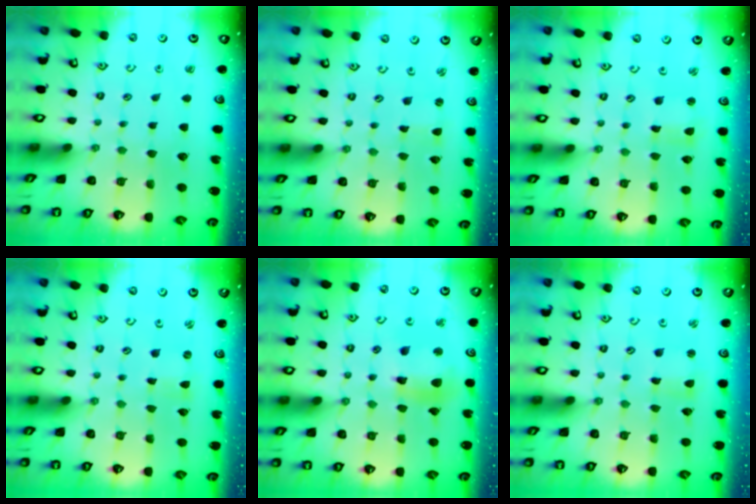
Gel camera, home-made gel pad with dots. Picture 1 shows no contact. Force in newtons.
{"total": 0.0}
{"total": 1.5, "press": 1.5, "slide": 0.2}
{"total": 0.0}
{"total": 11.1, "press": 10.8, "slide": 2.2}
{"total": 1.5, "press": 1.5, "slide": 0.3}